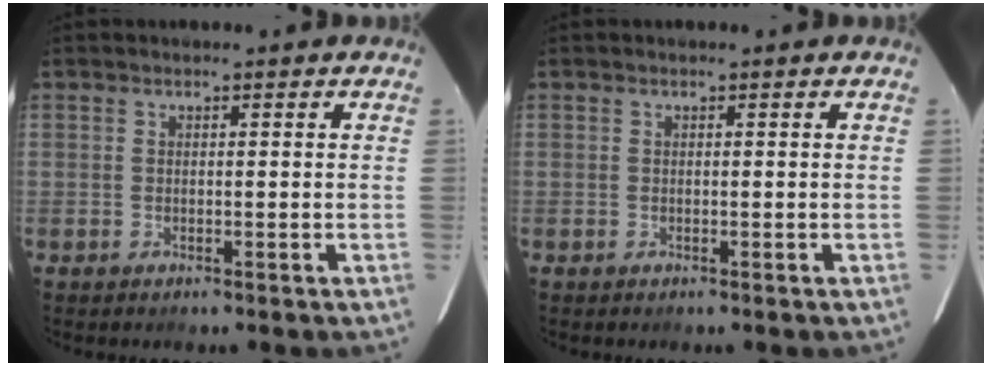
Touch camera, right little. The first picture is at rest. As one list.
[{"total": 0.0}]